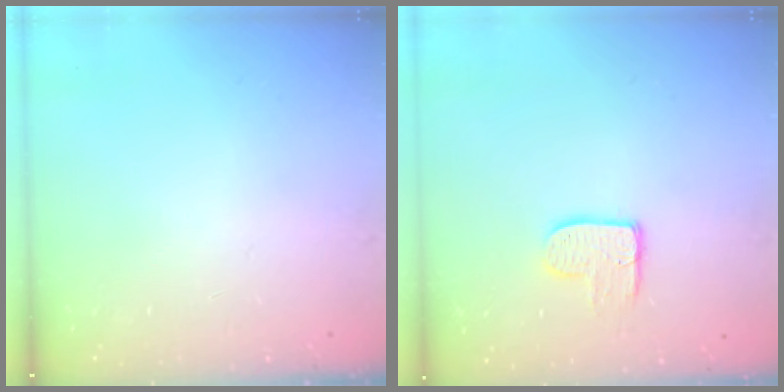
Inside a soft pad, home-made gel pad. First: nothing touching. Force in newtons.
{"total": 8.8, "press": 8.8, "slide": 0.6}